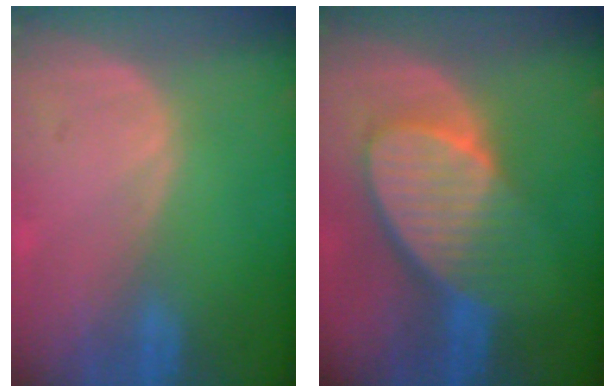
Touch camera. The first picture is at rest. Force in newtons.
{"total": 8.9, "press": 8.1, "slide": 3.7}